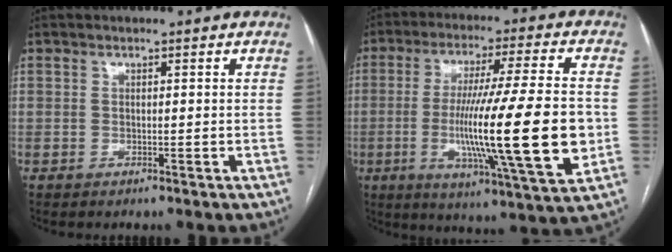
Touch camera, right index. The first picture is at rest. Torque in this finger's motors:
{"motor_torque": [1.98, 0.16, 0.70, 0.21]}